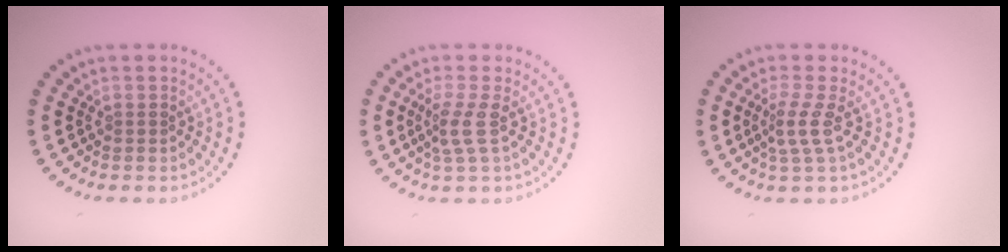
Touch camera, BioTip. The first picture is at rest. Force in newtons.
{"total": 2.2, "press": 1.5, "slide": 1.6}
{"total": 2.3, "press": 1.5, "slide": 1.7}